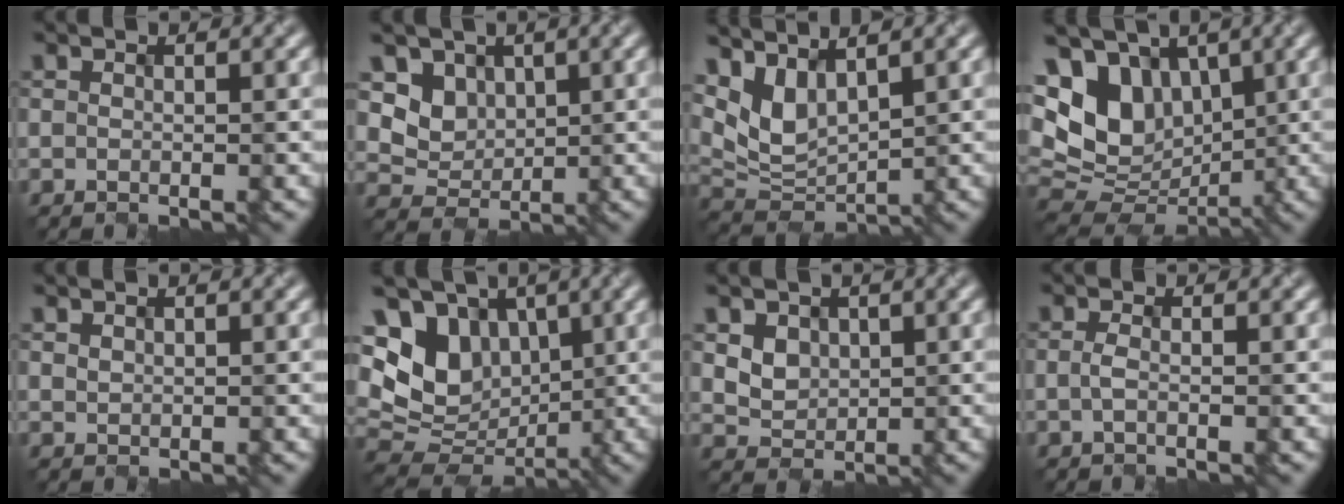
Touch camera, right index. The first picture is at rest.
{"total": 4.1, "force": [1.6, 3.4, 1.7], "torque": [-0.043, -0.006, 0.039]}
{"total": 5.0, "force": [2.6, 2.7, 3.3], "torque": [-0.072, -0.006, 0.053]}
{"total": 9.5, "force": [2.8, 6.7, 6.0], "torque": [-0.123, 0.007, 0.046]}
{"total": 0.6, "force": [0.4, 0.4, 0.2], "torque": [-0.005, -0.002, 0.013]}
{"total": 9.8, "force": [2.7, 7.3, 5.9], "torque": [-0.124, 0.017, 0.046]}
{"total": 3.2, "force": [1.2, 2.6, 1.3], "torque": [-0.046, 0.000, 0.037]}
{"total": 1.0, "force": [-0.4, 0.3, 0.9], "torque": [-0.020, 0.001, -0.009]}